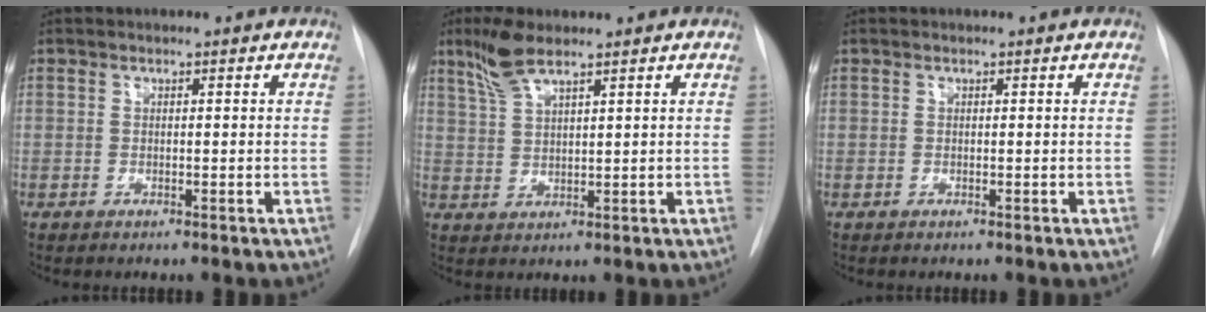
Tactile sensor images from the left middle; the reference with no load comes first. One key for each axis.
{"total": 5.5, "fx": 4.1, "fy": 0.8, "fz": 3.6, "tx": -0.081, "ty": 0.007, "tz": 0.083}
{"total": 0.0}